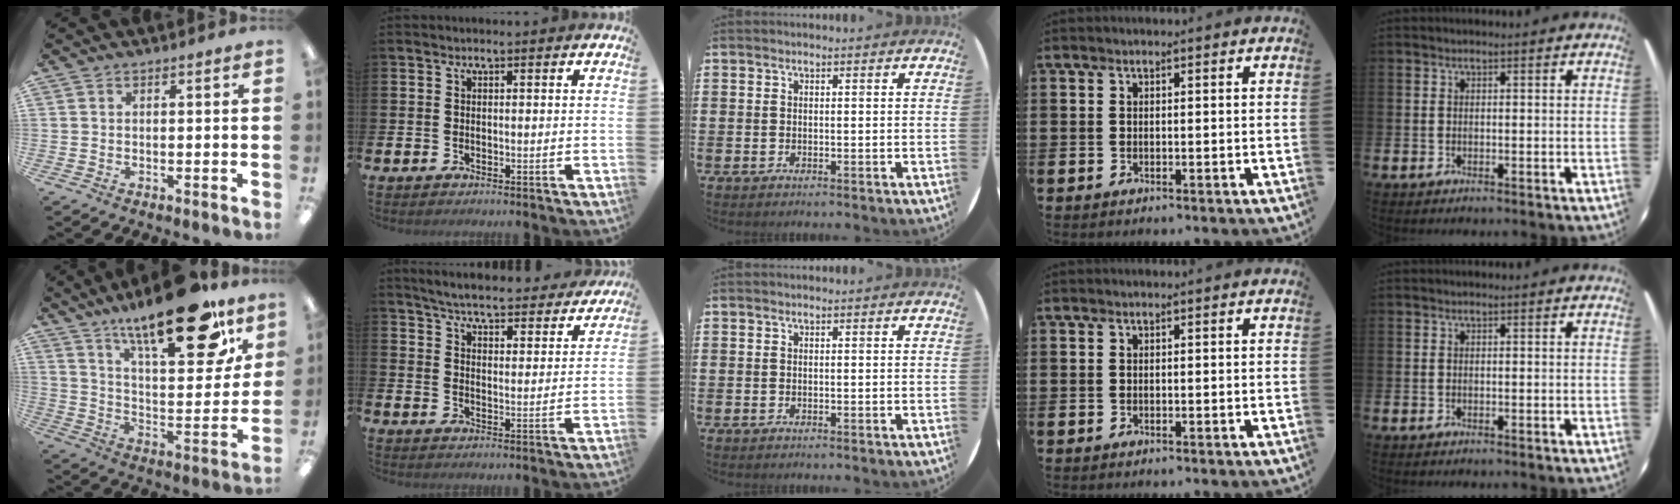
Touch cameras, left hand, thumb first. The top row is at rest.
{"thumb": {"total": 24.8, "force": [17.1, 8.0, 16.1], "torque": [-0.236, -0.105, 0.275]}, "index": {"total": 5.7, "force": [5.5, 0.5, 1.5], "torque": [-0.048, -0.038, 0.091]}}